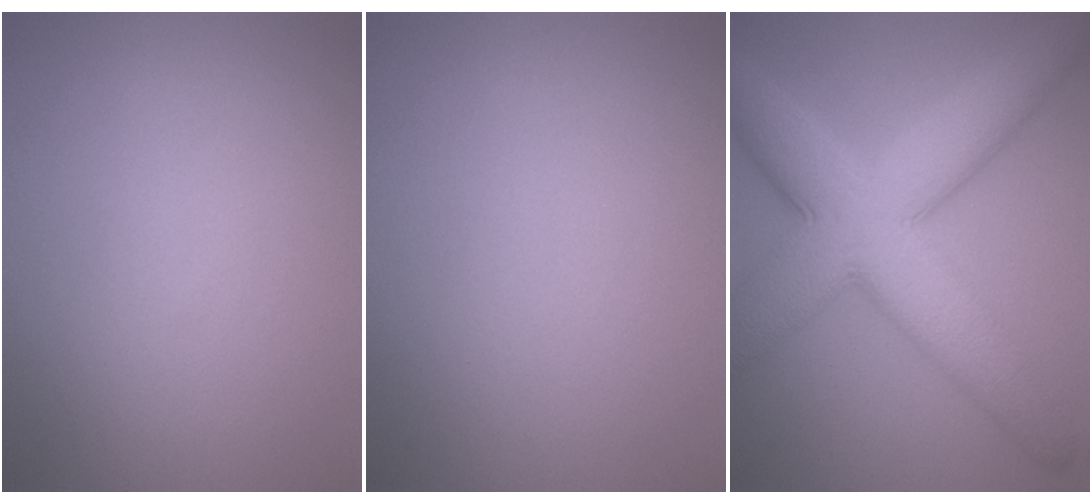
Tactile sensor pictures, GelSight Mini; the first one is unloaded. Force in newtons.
{"total": 0.0}
{"total": 11.2, "press": 11.2, "slide": 0.2}